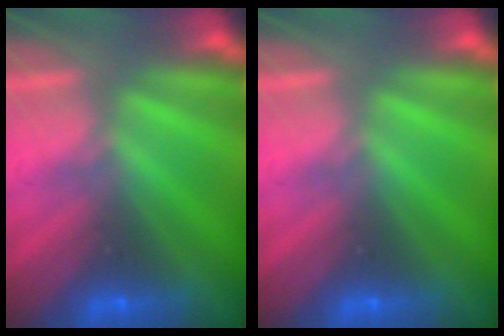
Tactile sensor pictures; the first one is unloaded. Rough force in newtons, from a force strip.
{"total": 0.0}